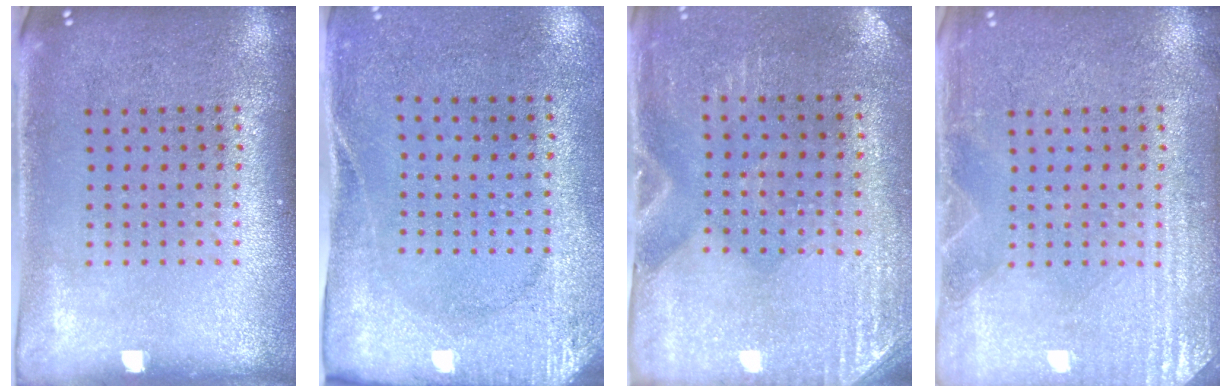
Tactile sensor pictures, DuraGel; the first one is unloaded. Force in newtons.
{"total": 2.7, "press": 2.1, "slide": 1.7}
{"total": 2.8, "press": 2.5, "slide": 1.3}
{"total": 3.2, "press": 3.1, "slide": 0.4}